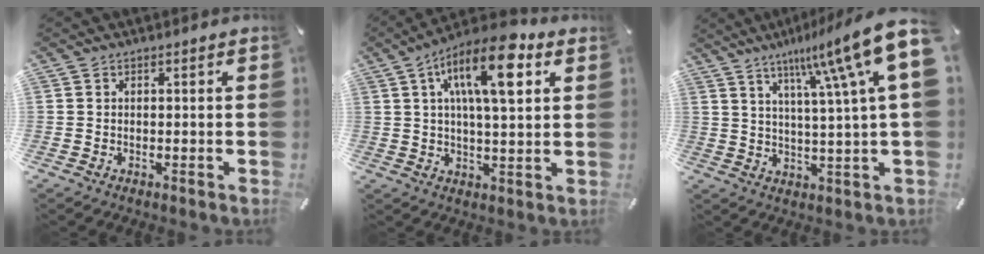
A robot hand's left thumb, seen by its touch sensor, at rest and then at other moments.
{"total": 14.8, "force": [6.0, 5.0, 12.6], "torque": [-0.211, -0.012, 0.096]}
{"total": 16.6, "force": [8.2, 1.9, 14.4], "torque": [-0.233, -0.039, 0.121]}